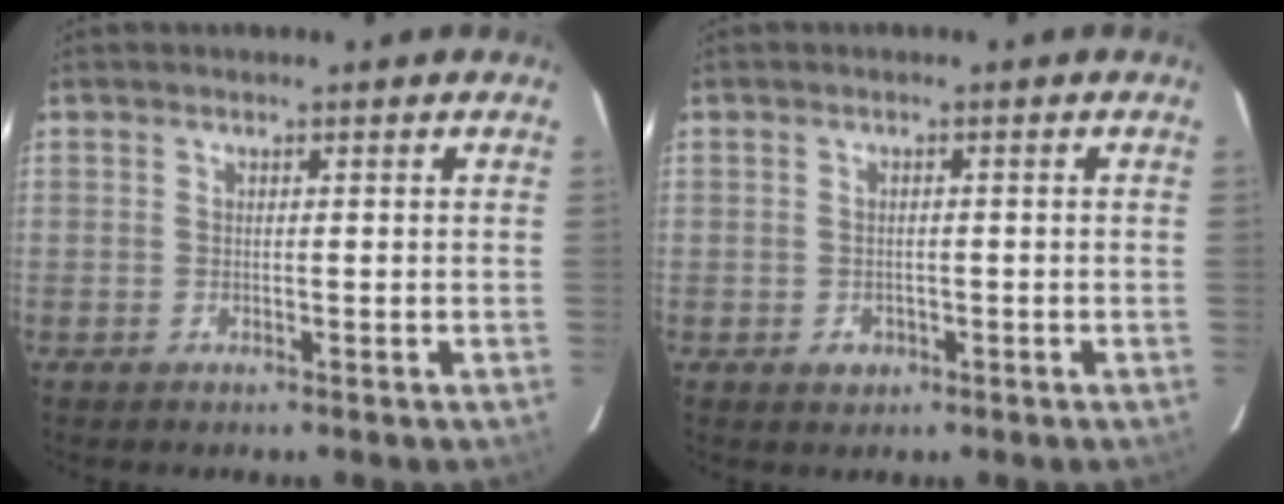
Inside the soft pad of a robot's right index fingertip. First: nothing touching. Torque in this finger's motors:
{"motor_torque": [-0.03, -0.02, -0.05, -0.05]}